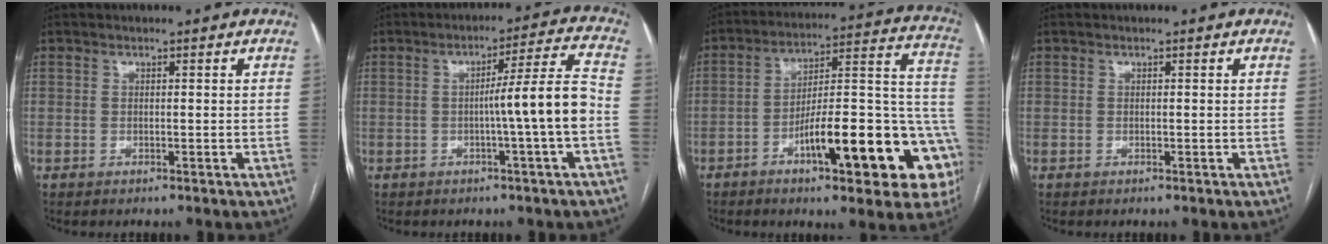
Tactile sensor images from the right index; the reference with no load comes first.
{"total": 8.9, "force": [-1.8, -1.5, 8.6], "torque": [-0.125, 0.012, -0.026]}
{"total": 22.9, "force": [-8.8, 4.9, 20.6], "torque": [-0.202, 0.028, -0.116]}
{"total": 0.0}